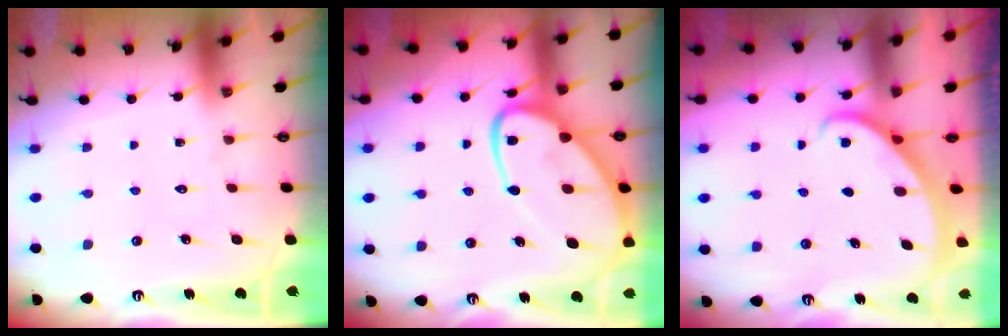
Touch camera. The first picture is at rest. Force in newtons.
{"total": 17.2, "press": 17.1, "slide": 1.4}
{"total": 1.9, "press": 1.9, "slide": 0.2}